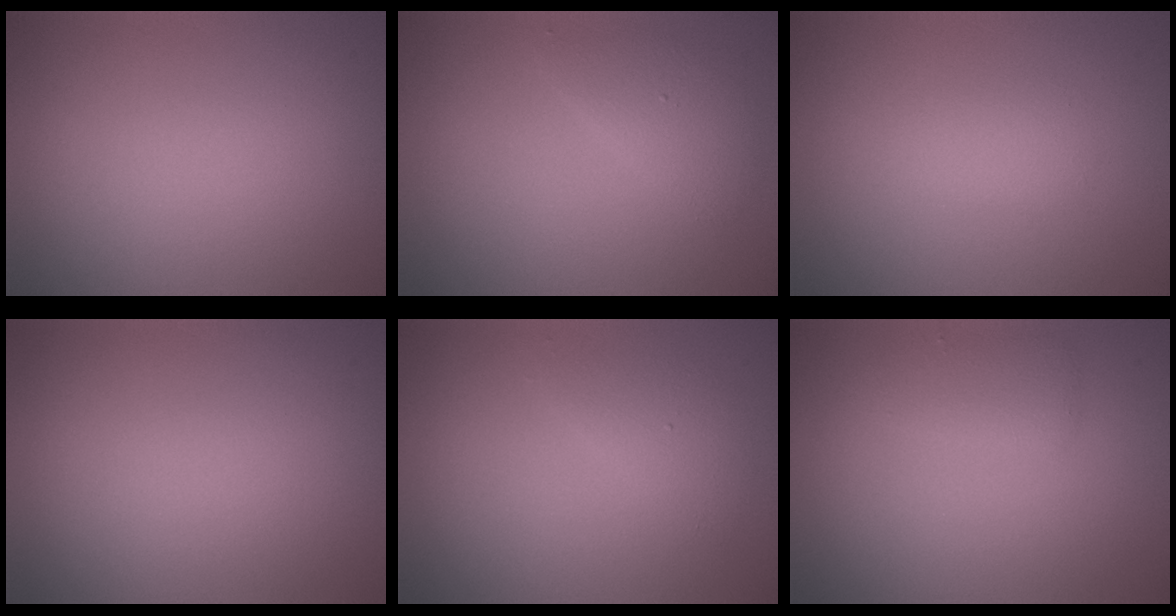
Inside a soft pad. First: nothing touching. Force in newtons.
{"total": 2.0, "press": 2.0, "slide": 0.2}
{"total": 1.3, "press": 1.3, "slide": 0.0}
{"total": 0.0}
{"total": 1.7, "press": 1.7, "slide": 0.2}
{"total": 1.7, "press": 1.7, "slide": 0.1}